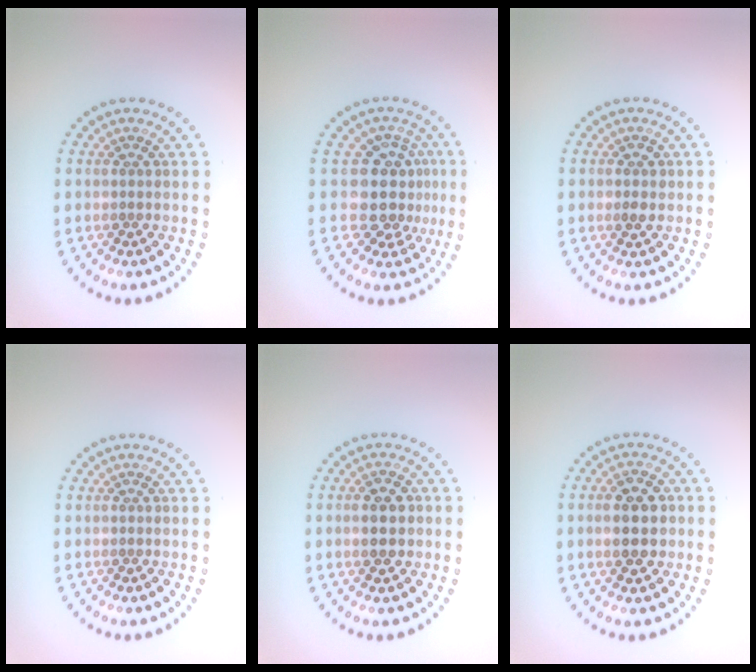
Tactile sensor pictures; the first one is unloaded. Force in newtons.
{"total": 4.1, "press": 3.3, "slide": 2.5}
{"total": 1.2, "press": 1.2, "slide": 0.0}
{"total": 0.0}
{"total": 3.4, "press": 3.4, "slide": 0.1}
{"total": 4.5, "press": 4.5, "slide": 0.1}